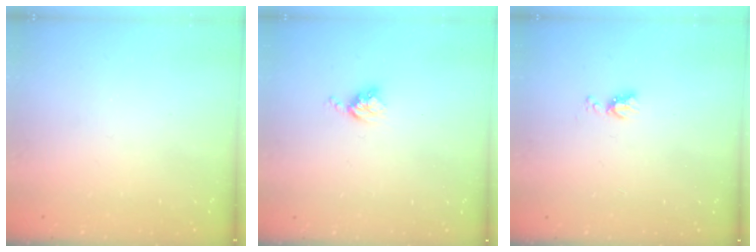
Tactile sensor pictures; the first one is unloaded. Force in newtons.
{"total": 3.5, "press": 3.5, "slide": 0.4}
{"total": 5.1, "press": 5.1, "slide": 0.5}